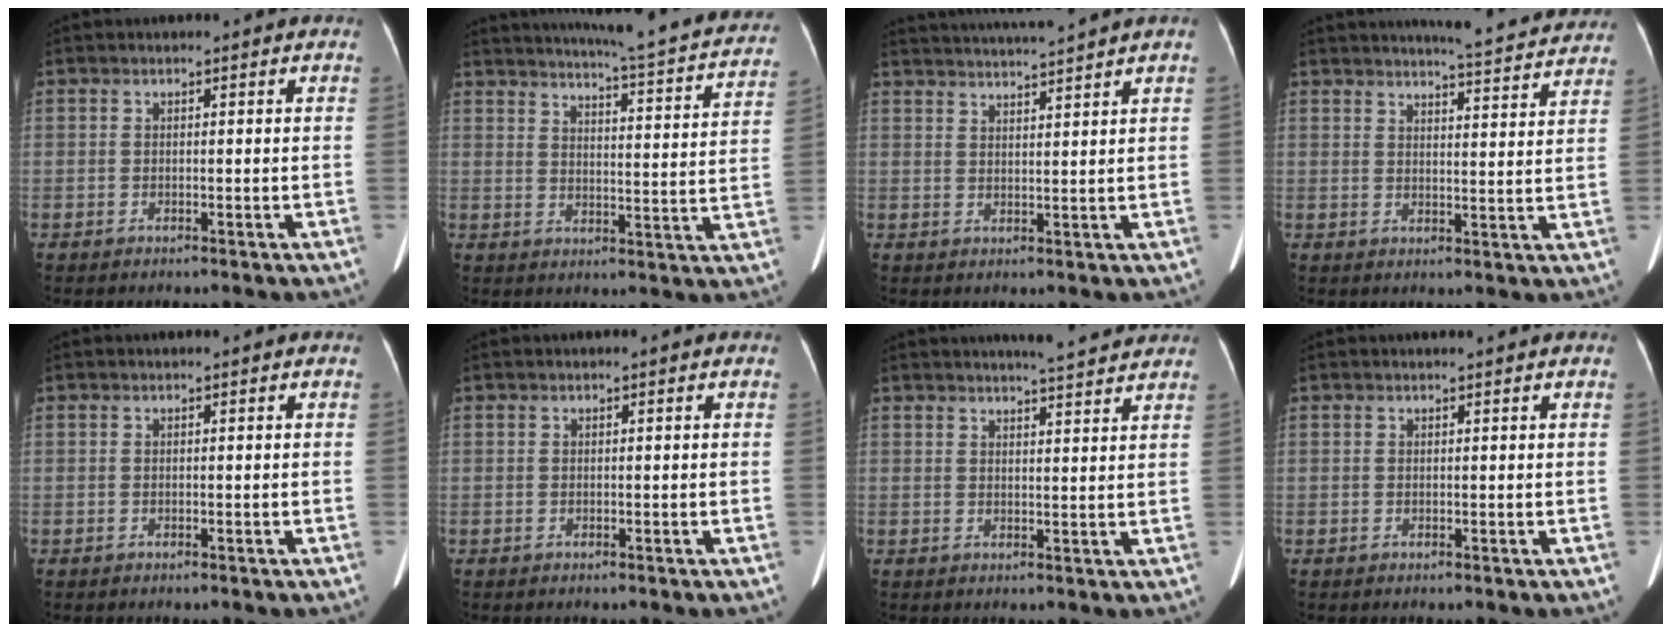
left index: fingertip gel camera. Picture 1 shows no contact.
{"total": 23.2, "force": [21.2, 1.4, 9.4], "torque": [-0.136, -0.051, 0.254]}
{"total": 7.8, "force": [7.2, -1.9, 2.3], "torque": [-0.037, 0.006, 0.110]}
{"total": 11.8, "force": [11.3, 0.6, 3.1], "torque": [-0.041, -0.013, 0.128]}
{"total": 0.0}
{"total": 0.0}
{"total": 7.5, "force": [7.0, 0.1, 2.7], "torque": [-0.044, 0.005, 0.084]}
{"total": 1.3, "force": [1.2, -0.1, 0.5], "torque": [-0.006, 0.007, 0.019]}